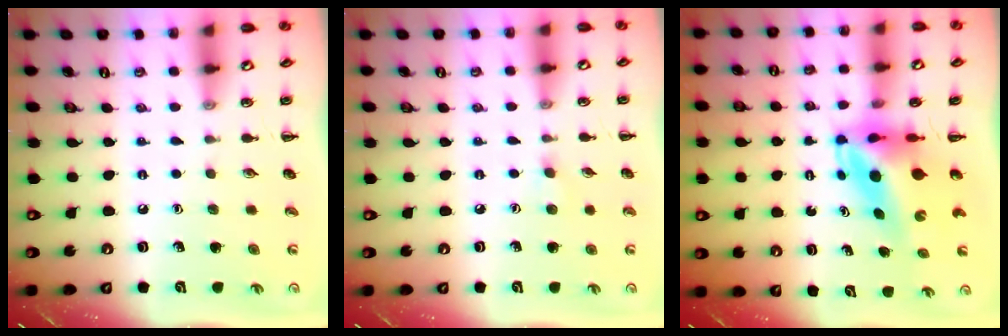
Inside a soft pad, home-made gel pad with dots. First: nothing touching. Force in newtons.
{"total": 4.4, "press": 4.0, "slide": 1.7}
{"total": 6.1, "press": 5.8, "slide": 2.0}